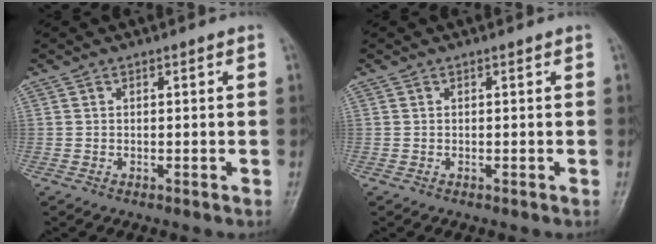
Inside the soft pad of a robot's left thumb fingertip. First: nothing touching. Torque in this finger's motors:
{"motor_torque": [0.02, -0.01, -0.04, -0.04, 0.00]}